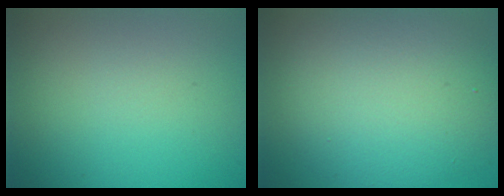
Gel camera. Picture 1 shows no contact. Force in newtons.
{"total": 10.5, "press": 10.5, "slide": 0.1}